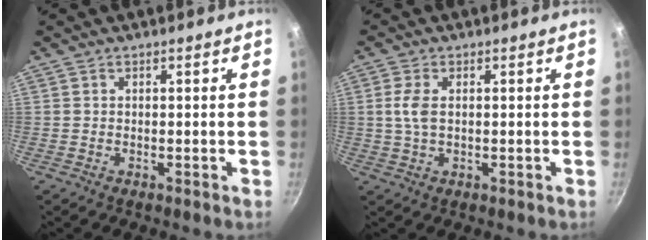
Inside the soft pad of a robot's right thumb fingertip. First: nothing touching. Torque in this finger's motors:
{"motor_torque": [-0.30, 0.34, -0.12, 0.22, 0.06]}